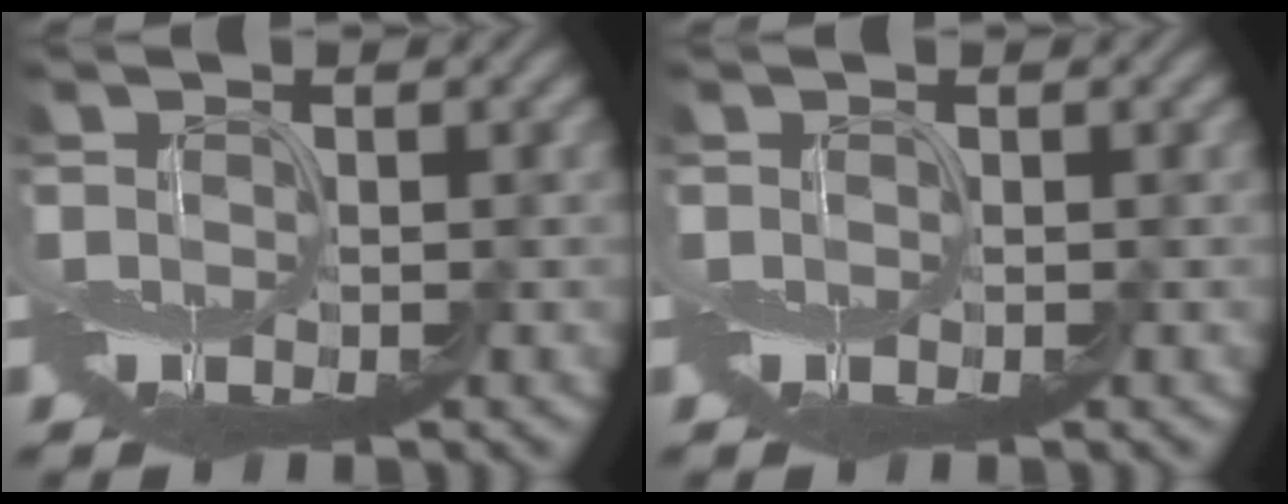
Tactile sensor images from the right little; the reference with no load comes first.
{"total": 0.0}